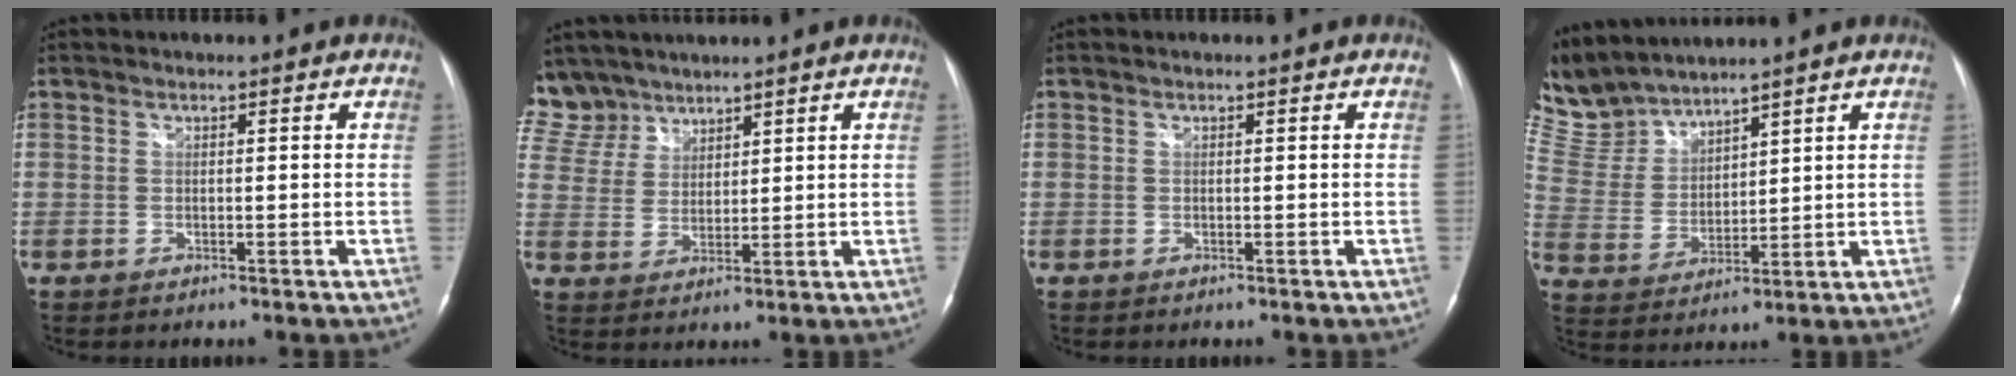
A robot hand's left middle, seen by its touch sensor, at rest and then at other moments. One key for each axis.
{"total": 9.1, "fx": 7.7, "fy": 4.9, "fz": 0.6, "tx": -0.023, "ty": 0.012, "tz": 0.163}
{"total": 0.0}
{"total": 9.0, "fx": 8.9, "fy": 0.9, "fz": 0.8, "tx": -0.044, "ty": 0.012, "tz": 0.204}